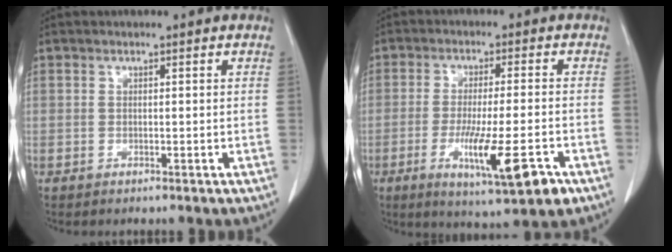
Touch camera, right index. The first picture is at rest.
{"total": 12.1, "force": [-5.1, 0.9, 11.0], "torque": [-0.182, -0.031, -0.076]}